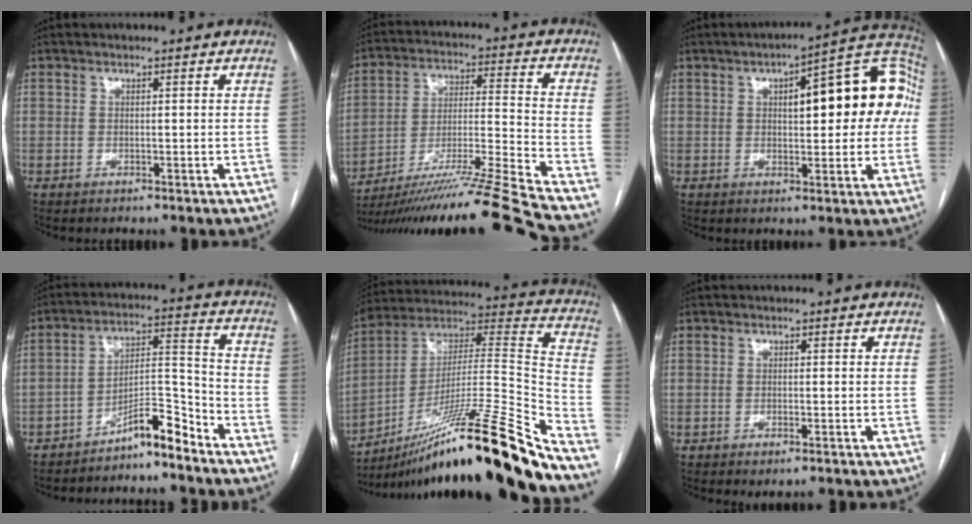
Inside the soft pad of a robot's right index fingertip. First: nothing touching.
{"total": 21.1, "force": [-17.9, -3.4, 10.6], "torque": [-0.158, -0.022, -0.303]}
{"total": 17.5, "force": [3.0, 5.5, 16.4], "torque": [-0.210, 0.045, 0.036]}
{"total": 7.7, "force": [-6.5, 1.0, 3.9], "torque": [-0.060, 0.030, -0.110]}
{"total": 29.1, "force": [-21.1, -0.4, 20.1], "torque": [-0.260, 0.005, -0.357]}
{"total": 1.8, "force": [-1.2, 0.2, 1.3], "torque": [-0.018, -0.003, -0.016]}